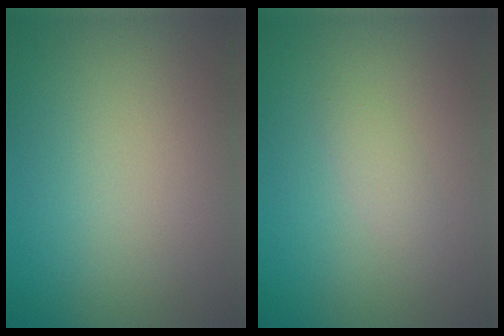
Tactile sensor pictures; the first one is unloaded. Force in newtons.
{"total": 1.0, "press": 1.0, "slide": 0.1}